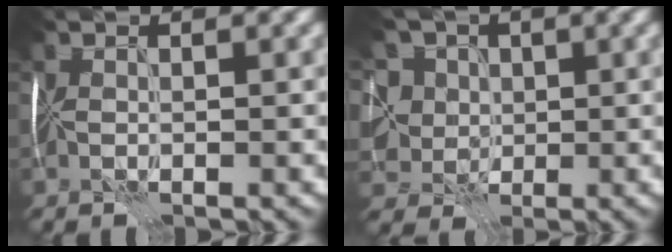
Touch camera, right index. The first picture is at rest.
{"total": 7.8, "force": [2.2, 6.3, 3.9], "torque": [-0.074, 0.014, 0.009]}